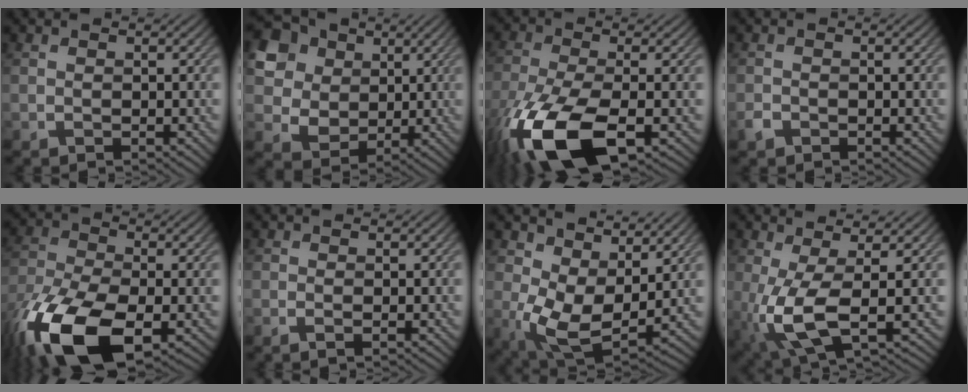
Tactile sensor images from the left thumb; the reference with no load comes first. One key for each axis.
{"total": 12.6, "fx": 4.3, "fy": 10.4, "fz": 5.8, "tx": -0.192, "ty": 0.013, "tz": 0.098}
{"total": 14.6, "fx": -6.2, "fy": 6.0, "fz": 11.7, "tx": -0.282, "ty": -0.042, "tz": -0.115}
{"total": 1.1, "fx": -0.8, "fy": 0.6, "fz": 0.4, "tx": -0.009, "ty": -0.003, "tz": -0.018}
{"total": 15.1, "fx": -7.3, "fy": 7.3, "fz": 11.0, "tx": -0.262, "ty": -0.046, "tz": -0.137}
{"total": 0.8, "fx": -0.2, "fy": 0.1, "fz": 0.8, "tx": -0.016, "ty": -0.004, "tz": -0.006}
{"total": 9.3, "fx": 2.8, "fy": 5.3, "fz": 7.1, "tx": -0.148, "ty": -0.013, "tz": 0.051}
{"total": 8.0, "fx": -0.8, "fy": 2.5, "fz": 7.5, "tx": -0.169, "ty": -0.004, "tz": -0.015}